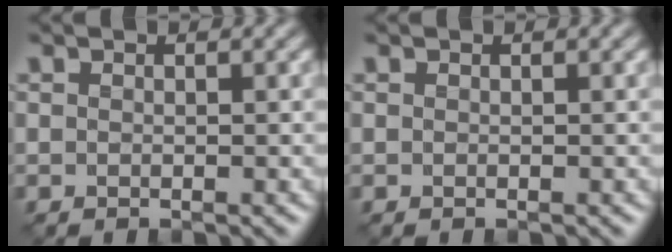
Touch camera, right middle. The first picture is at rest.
{"total": 0.0}